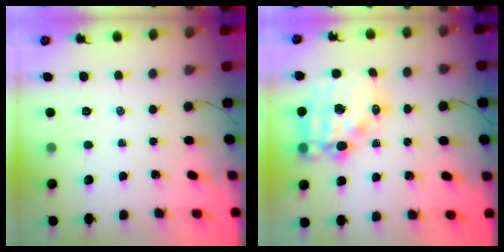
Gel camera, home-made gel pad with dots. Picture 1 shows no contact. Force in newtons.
{"total": 17.8, "press": 17.4, "slide": 3.8}